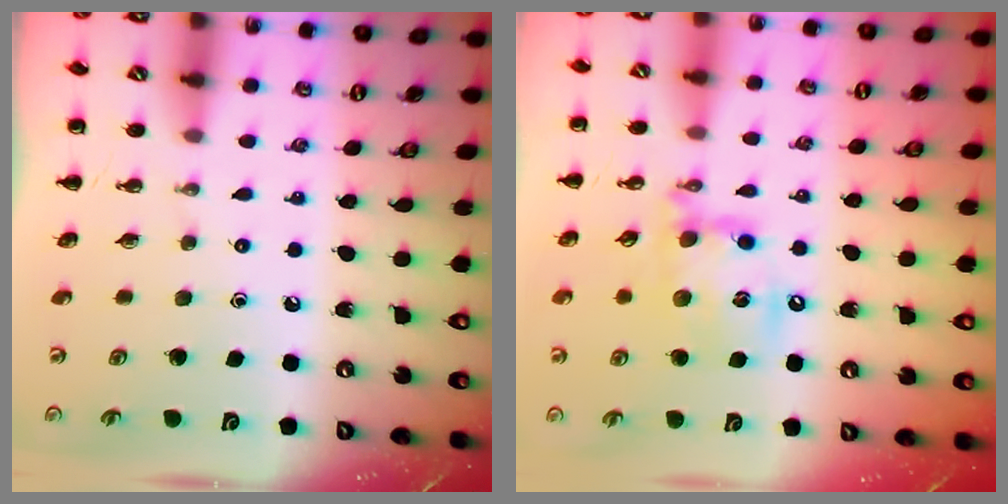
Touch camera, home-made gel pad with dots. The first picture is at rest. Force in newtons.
{"total": 14.7, "press": 14.5, "slide": 2.7}